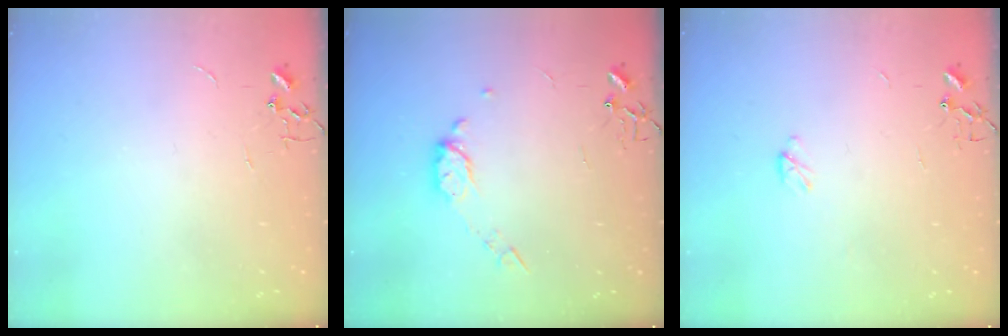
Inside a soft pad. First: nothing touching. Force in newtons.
{"total": 8.4, "press": 8.3, "slide": 1.0}
{"total": 2.9, "press": 2.9, "slide": 0.4}